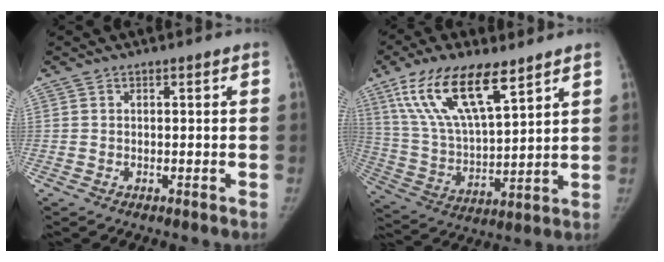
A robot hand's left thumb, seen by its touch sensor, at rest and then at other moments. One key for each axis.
{"total": 17.8, "fx": 10.5, "fy": 6.3, "fz": 12.9, "tx": -0.229, "ty": -0.036, "tz": 0.206}